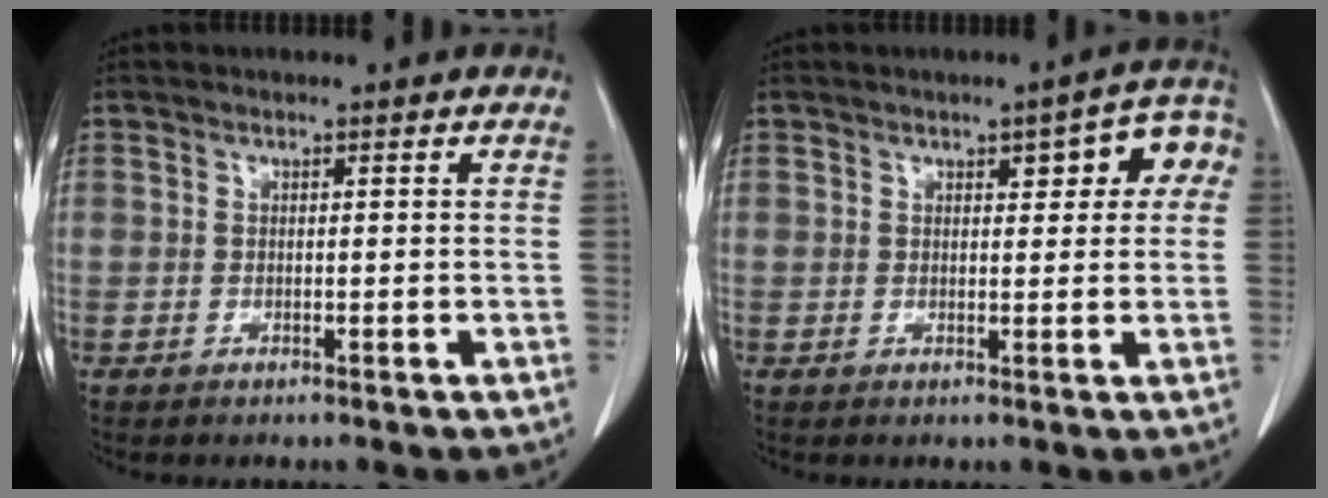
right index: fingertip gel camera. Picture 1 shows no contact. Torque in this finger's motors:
{"motor_torque": [0.20, 0.32, 0.10, 0.01]}